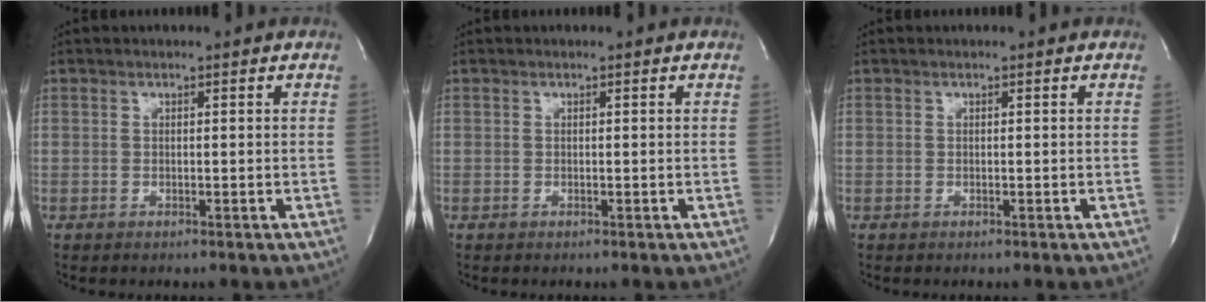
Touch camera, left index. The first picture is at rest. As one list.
[{"total": 0.0}, {"total": 0.0}]